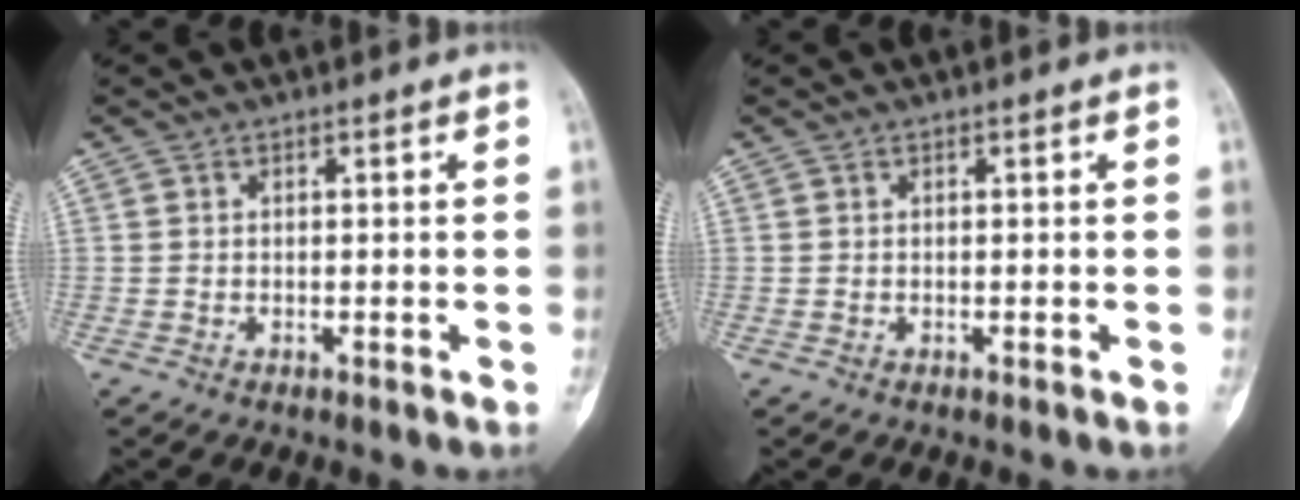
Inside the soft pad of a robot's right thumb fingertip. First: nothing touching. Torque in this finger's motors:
{"motor_torque": [0.06, 0.05, 0.04, 0.00, 0.02]}